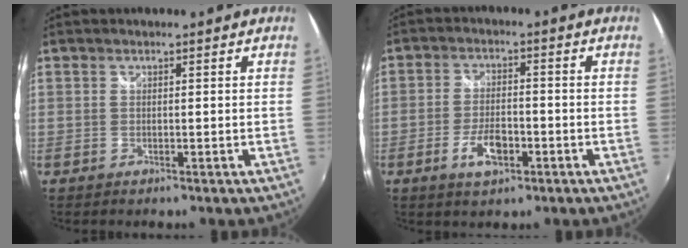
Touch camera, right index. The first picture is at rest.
{"total": 6.4, "force": [-2.8, 2.9, 5.0], "torque": [-0.106, -0.003, -0.049]}